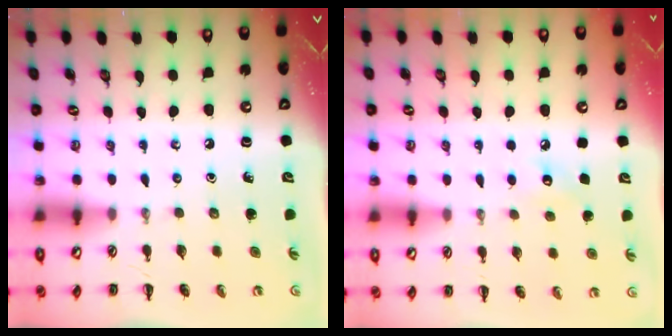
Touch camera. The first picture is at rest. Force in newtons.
{"total": 5.5, "press": 5.3, "slide": 1.4}